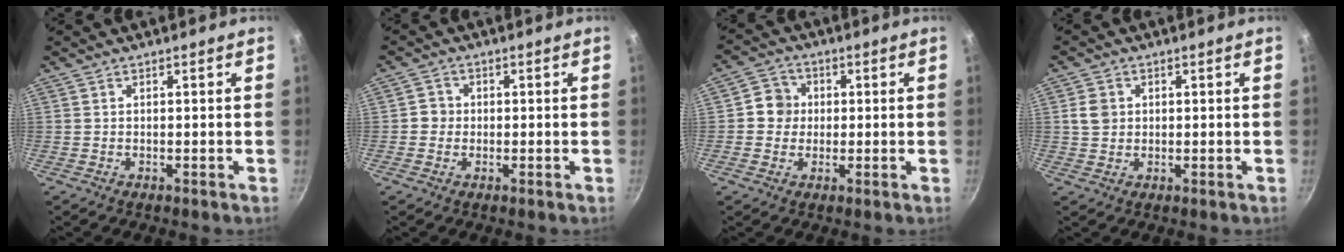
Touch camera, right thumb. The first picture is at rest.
{"total": 2.7, "force": [-0.4, 2.5, 0.7], "torque": [0.007, 0.008, -0.013]}
{"total": 5.8, "force": [0.2, 5.5, 1.8], "torque": [0.002, 0.011, -0.012]}
{"total": 3.6, "force": [0.6, 3.2, 1.7], "torque": [-0.018, 0.004, 0.009]}